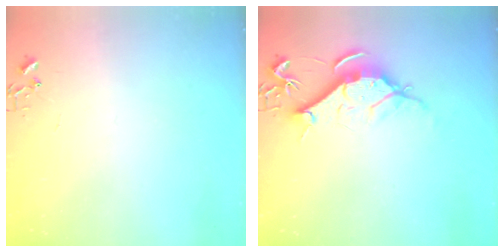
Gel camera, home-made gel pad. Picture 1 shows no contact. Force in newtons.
{"total": 12.2, "press": 12.2, "slide": 1.1}